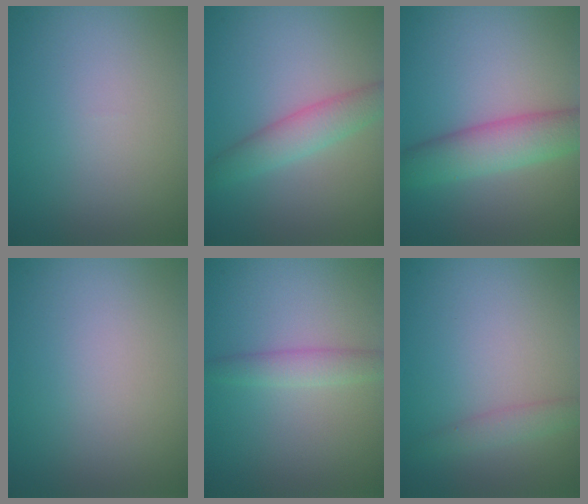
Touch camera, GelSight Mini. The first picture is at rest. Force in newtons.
{"total": 3.3, "press": 3.3, "slide": 0.1}
{"total": 5.2, "press": 5.2, "slide": 0.1}
{"total": 0.0}
{"total": 2.1, "press": 2.1, "slide": 0.1}
{"total": 1.7, "press": 1.7, "slide": 0.0}